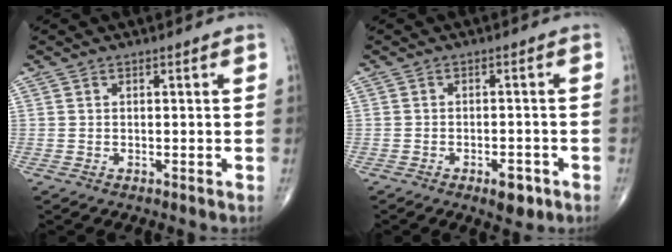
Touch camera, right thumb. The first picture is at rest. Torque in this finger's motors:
{"motor_torque": [1.47, 0.52, 0.01, -0.47, 0.08]}